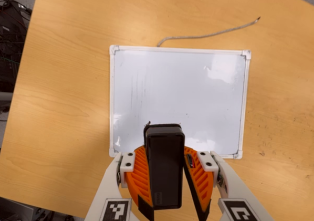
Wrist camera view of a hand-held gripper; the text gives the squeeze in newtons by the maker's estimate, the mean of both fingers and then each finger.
{"total": 8.9, "left": 9.2, "right": 8.7}